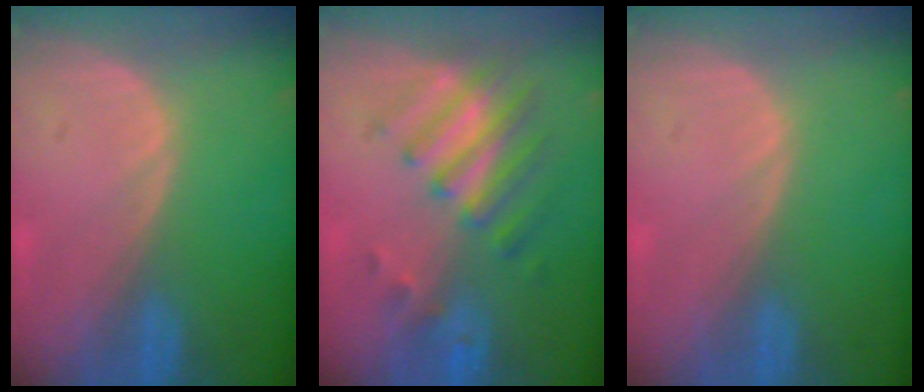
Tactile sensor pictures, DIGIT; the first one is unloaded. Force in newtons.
{"total": 7.9, "press": 6.9, "slide": 3.8}
{"total": 0.0}